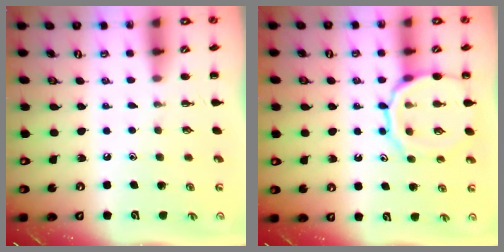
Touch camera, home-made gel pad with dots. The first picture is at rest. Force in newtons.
{"total": 12.1, "press": 12.1, "slide": 1.0}